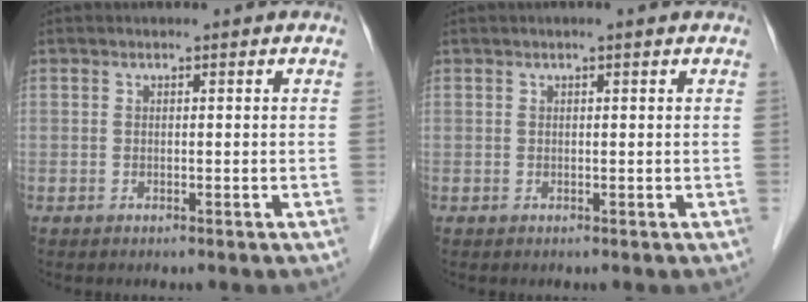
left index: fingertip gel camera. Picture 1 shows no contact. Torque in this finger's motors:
{"motor_torque": [0.84, -0.81, 0.23, 0.04]}